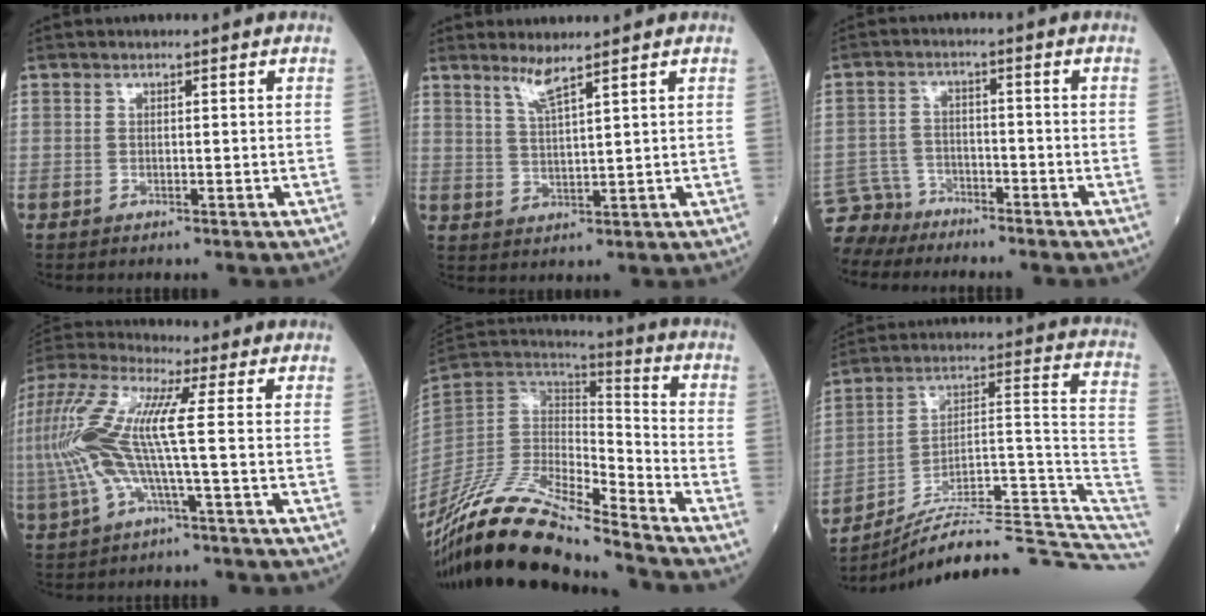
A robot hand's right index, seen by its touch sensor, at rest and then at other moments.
{"total": 3.5, "force": [2.8, -0.5, 2.1], "torque": [-0.044, -0.012, 0.056]}
{"total": 5.4, "force": [-5.0, 1.9, -0.7], "torque": [0.009, -0.003, -0.097]}
{"total": 13.5, "force": [-0.2, 1.5, 13.5], "torque": [-0.310, 0.027, -0.013]}
{"total": 20.0, "force": [-16.9, 1.8, 10.5], "torque": [-0.225, -0.002, -0.323]}
{"total": 21.4, "force": [-19.2, 1.7, 9.2], "torque": [-0.074, 0.058, -0.285]}